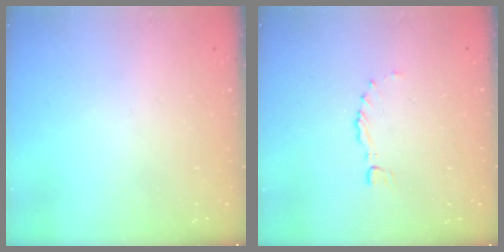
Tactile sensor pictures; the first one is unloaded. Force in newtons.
{"total": 0.0}